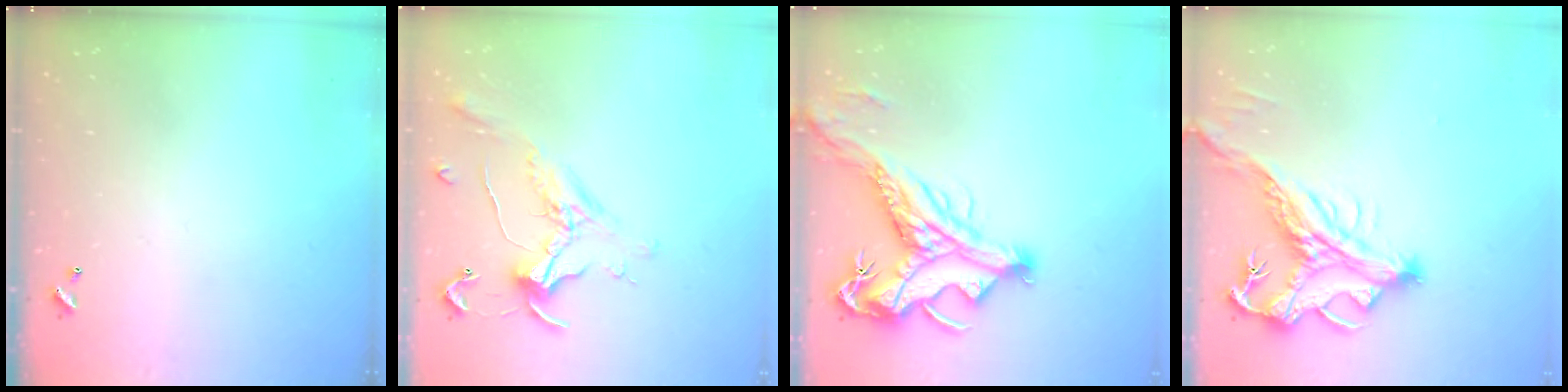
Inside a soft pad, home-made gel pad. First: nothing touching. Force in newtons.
{"total": 1.1, "press": 1.0, "slide": 0.4}
{"total": 9.6, "press": 9.4, "slide": 2.0}
{"total": 4.6, "press": 4.4, "slide": 1.4}